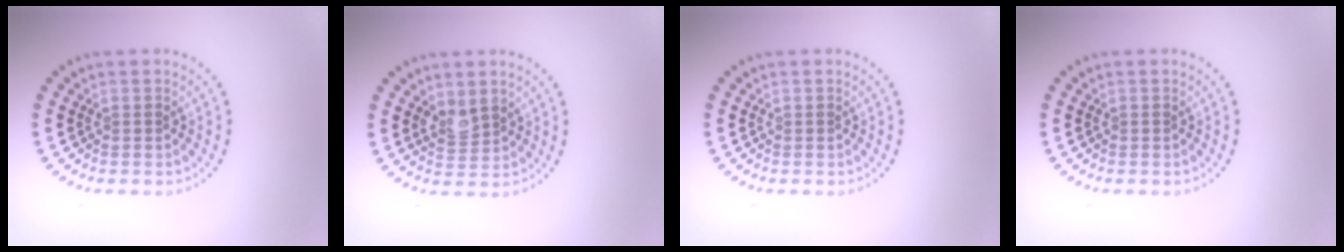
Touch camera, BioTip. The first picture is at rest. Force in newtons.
{"total": 1.8, "press": 1.7, "slide": 0.7}
{"total": 0.0}
{"total": 0.0}